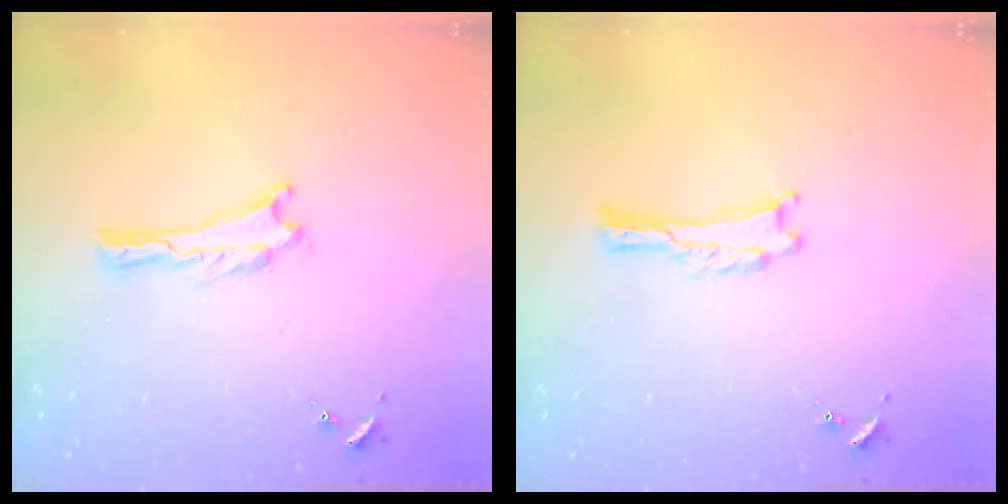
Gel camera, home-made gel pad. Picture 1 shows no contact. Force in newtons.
{"total": 0.0}